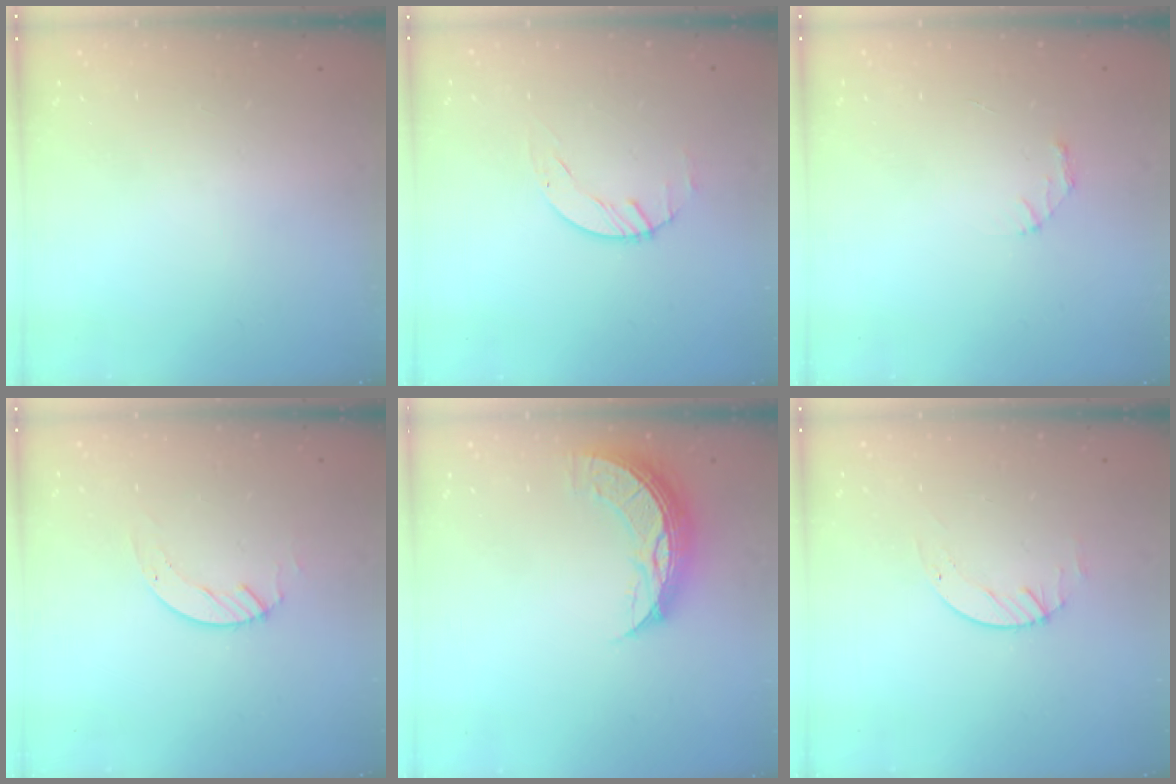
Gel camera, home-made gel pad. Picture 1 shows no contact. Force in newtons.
{"total": 0.6, "press": 0.6, "slide": 0.2}
{"total": 1.9, "press": 1.9, "slide": 0.2}
{"total": 3.4, "press": 3.4, "slide": 0.3}
{"total": 9.8, "press": 9.8, "slide": 0.5}
{"total": 2.3, "press": 2.3, "slide": 0.3}